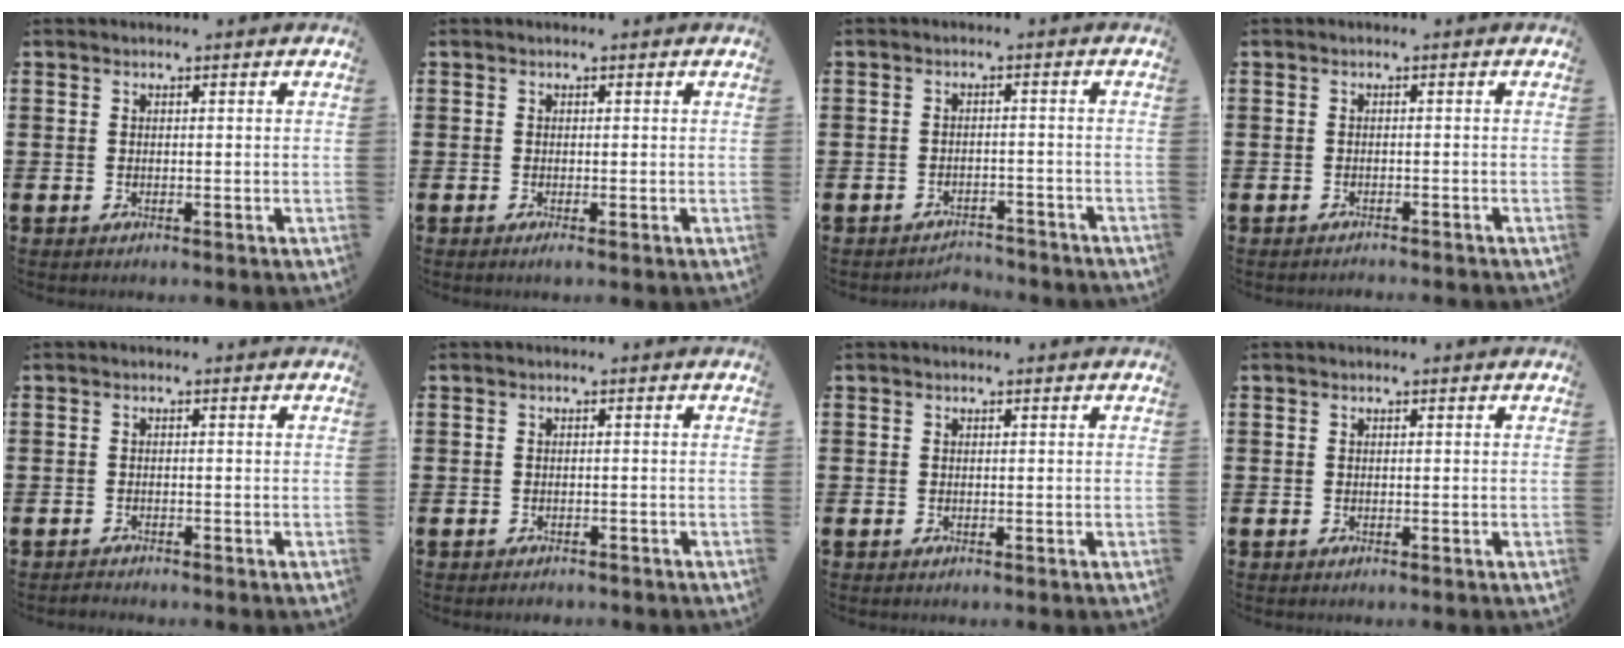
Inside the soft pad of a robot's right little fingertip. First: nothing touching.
{"total": 0.5, "force": [-0.1, 0.0, 0.5], "torque": [0.000, -0.004, -0.004]}
{"total": 2.3, "force": [-2.3, 0.1, -0.1], "torque": [-0.006, 0.003, -0.050]}
{"total": 0.8, "force": [-0.8, -0.1, 0.0], "torque": [0.008, -0.004, -0.019]}
{"total": 0.7, "force": [-0.7, 0.0, -0.1], "torque": [0.000, -0.002, -0.014]}
{"total": 0.6, "force": [-0.6, 0.1, 0.0], "torque": [-0.002, -0.001, -0.012]}
{"total": 0.0}
{"total": 0.0}